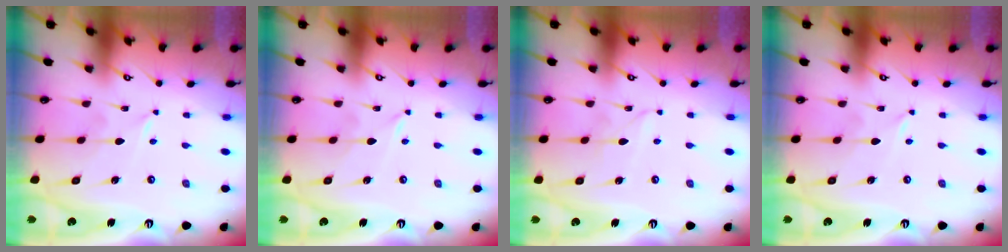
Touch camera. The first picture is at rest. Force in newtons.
{"total": 0.0}
{"total": 1.5, "press": 1.5, "slide": 0.2}
{"total": 0.0}